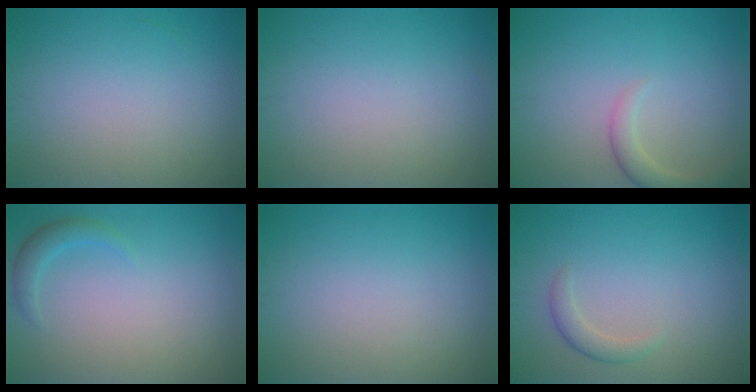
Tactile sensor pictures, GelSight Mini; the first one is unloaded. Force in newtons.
{"total": 0.0}
{"total": 2.3, "press": 2.3, "slide": 0.3}
{"total": 1.6, "press": 1.6, "slide": 0.1}
{"total": 0.0}
{"total": 1.5, "press": 1.5, "slide": 0.1}